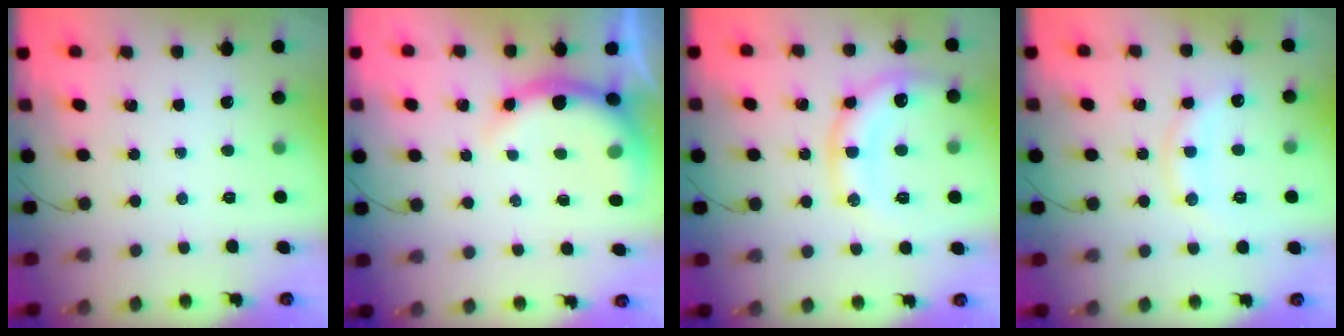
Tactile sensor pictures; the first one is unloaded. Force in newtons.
{"total": 7.8, "press": 7.7, "slide": 1.3}
{"total": 13.8, "press": 13.7, "slide": 1.5}
{"total": 11.3, "press": 11.3, "slide": 0.3}